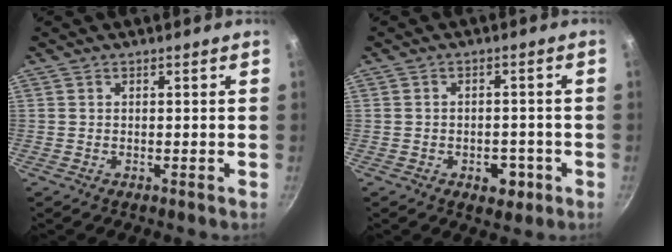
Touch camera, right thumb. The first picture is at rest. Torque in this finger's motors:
{"motor_torque": [0.60, 0.18, -0.26, 0.06, 0.13]}